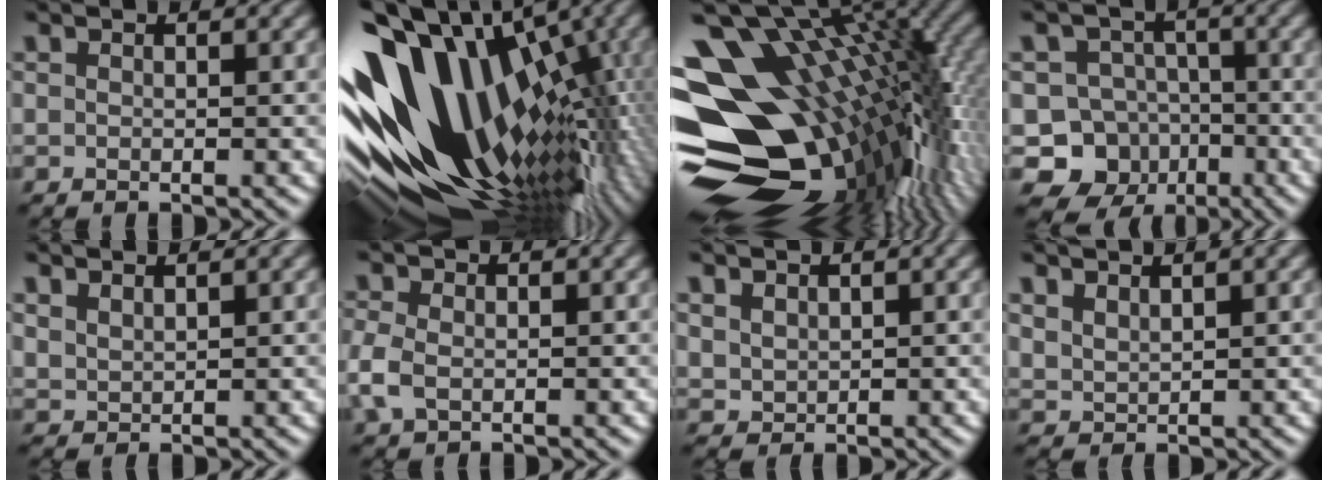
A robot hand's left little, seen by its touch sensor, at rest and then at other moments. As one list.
[{"total": 17.7, "force": [-0.7, 10.5, 14.3], "torque": [-0.247, -0.004, -0.018]}, {"total": 18.4, "force": [0.4, 10.5, 15.1], "torque": [-0.225, 0.006, 0.013]}, {"total": 7.8, "force": [-3.9, 6.5, 1.8], "torque": [-0.010, 0.006, -0.088]}, {"total": 1.2, "force": [1.1, 0.3, 0.4], "torque": [-0.012, 0.005, 0.026]}, {"total": 2.7, "force": [-0.7, 1.8, 1.8], "torque": [-0.055, -0.004, -0.019]}, {"total": 1.2, "force": [0.7, 0.7, 0.5], "torque": [-0.016, -0.002, 0.017]}, {"total": 1.6, "force": [1.4, 0.4, 0.6], "torque": [-0.015, 0.005, 0.032]}]